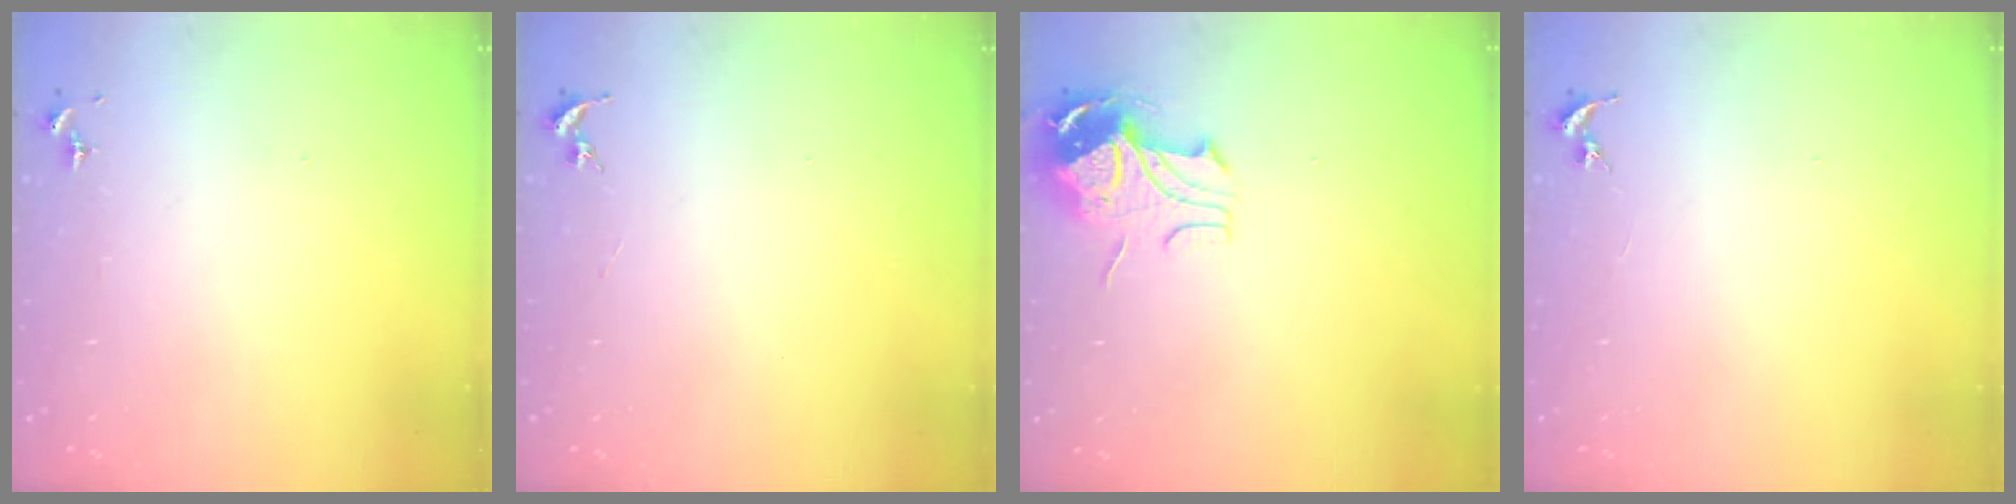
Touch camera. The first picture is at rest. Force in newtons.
{"total": 0.0}
{"total": 9.6, "press": 9.6, "slide": 1.1}
{"total": 0.0}